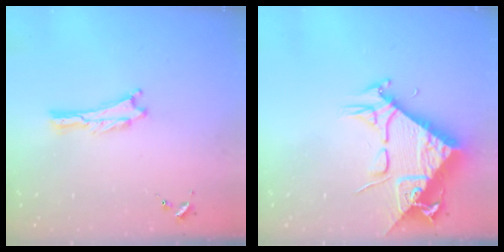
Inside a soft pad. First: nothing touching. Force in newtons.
{"total": 9.9, "press": 9.9, "slide": 1.0}